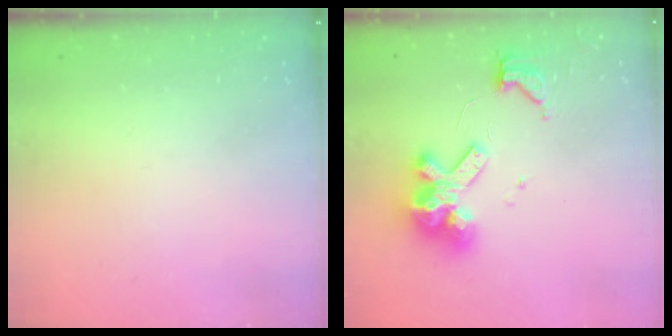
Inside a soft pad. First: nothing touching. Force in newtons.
{"total": 12.3, "press": 12.2, "slide": 1.4}